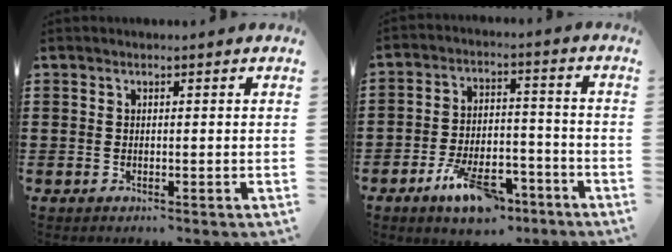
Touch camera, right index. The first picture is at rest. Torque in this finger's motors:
{"motor_torque": [1.12, -1.02, 0.55, 0.17]}